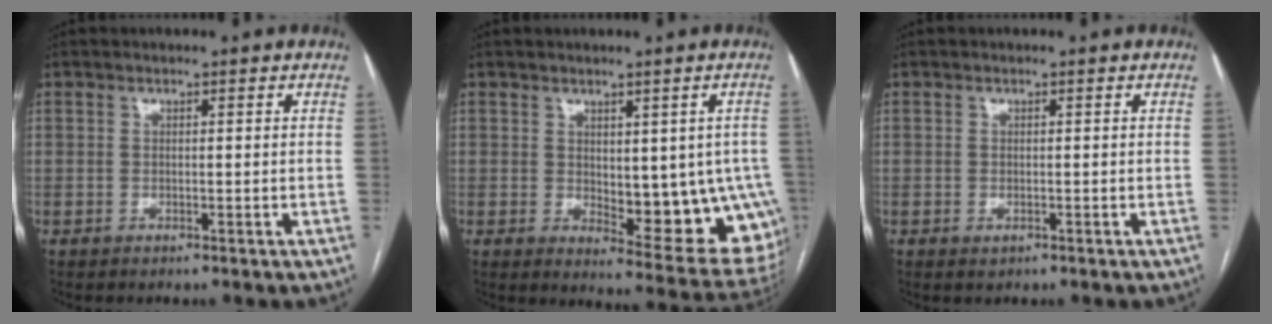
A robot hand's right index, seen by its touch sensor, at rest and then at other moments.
{"total": 14.0, "force": [-1.3, 5.5, 12.8], "torque": [-0.109, -0.002, 0.000]}
{"total": 0.8, "force": [-0.4, 0.4, 0.5], "torque": [-0.008, -0.001, -0.002]}